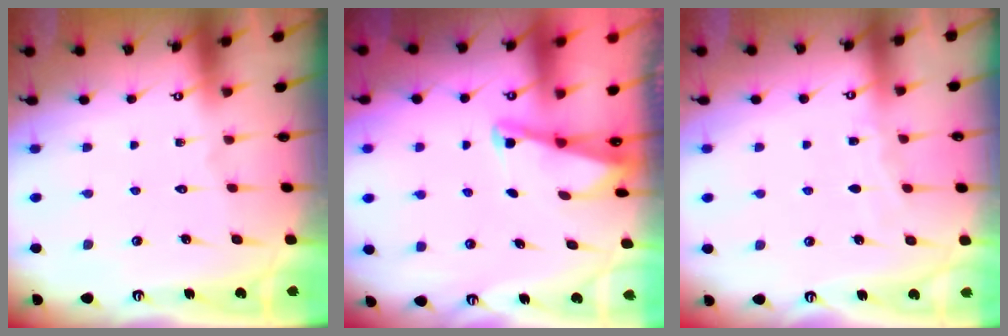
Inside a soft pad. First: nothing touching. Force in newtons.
{"total": 2.1, "press": 2.0, "slide": 0.3}
{"total": 4.1, "press": 4.0, "slide": 0.6}